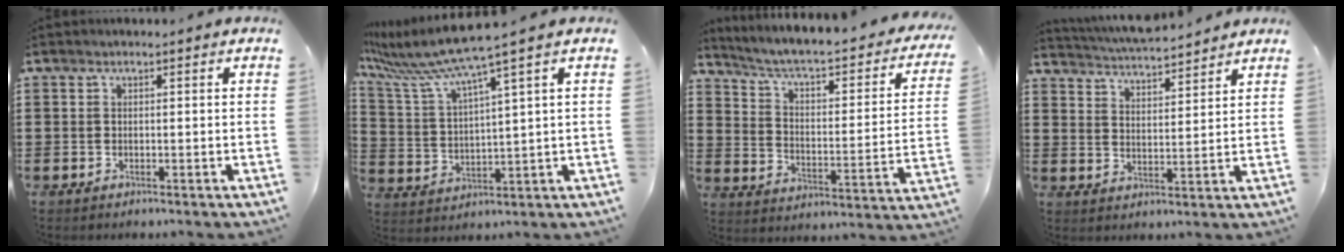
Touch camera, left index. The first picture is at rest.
{"total": 8.1, "force": [6.3, -0.8, 5.1], "torque": [-0.131, -0.043, 0.102]}
{"total": 4.0, "force": [2.7, 0.8, 2.9], "torque": [-0.072, -0.031, 0.033]}
{"total": 4.8, "force": [4.7, 0.1, 0.9], "torque": [-0.036, -0.025, 0.082]}